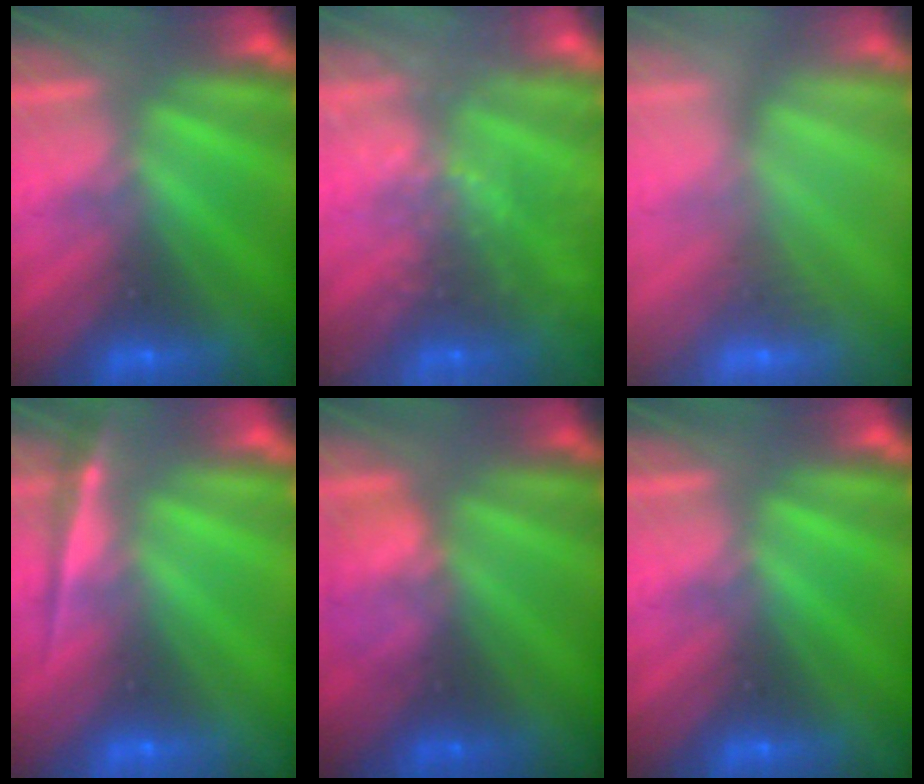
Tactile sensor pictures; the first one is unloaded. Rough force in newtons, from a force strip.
{"total": 6.4}
{"total": 2.5}
{"total": 1.9}
{"total": 2.4}
{"total": 0.0}